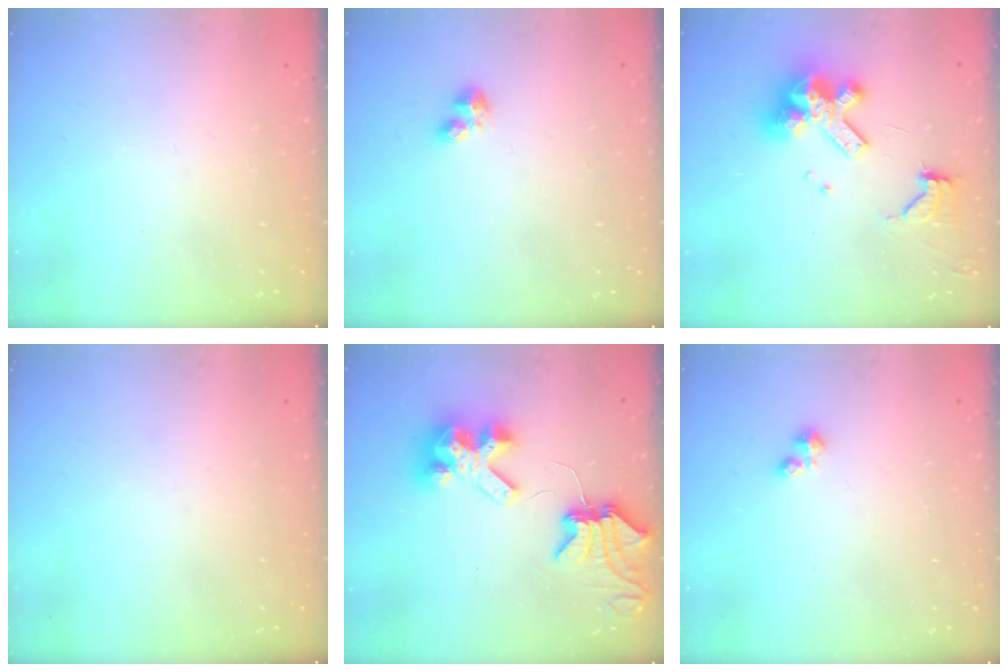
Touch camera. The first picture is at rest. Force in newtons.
{"total": 4.6, "press": 4.6, "slide": 0.6}
{"total": 14.1, "press": 14.0, "slide": 1.8}
{"total": 0.0}
{"total": 10.0, "press": 9.9, "slide": 1.6}
{"total": 1.1, "press": 1.1, "slide": 0.3}